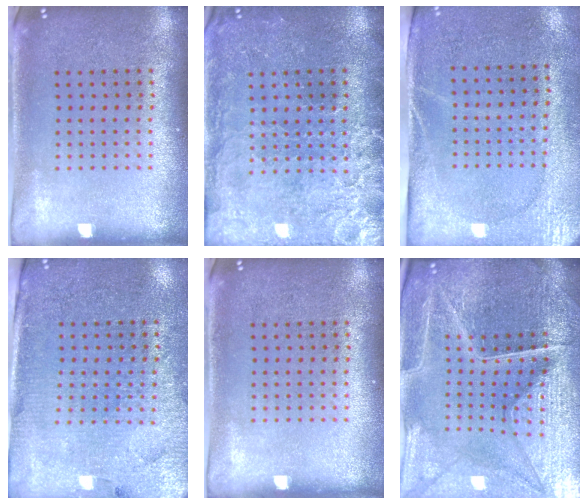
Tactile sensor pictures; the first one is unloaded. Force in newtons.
{"total": 3.3, "press": 3.2, "slide": 1.0}
{"total": 2.7, "press": 2.3, "slide": 1.5}
{"total": 3.1, "press": 2.9, "slide": 1.1}
{"total": 0.0}
{"total": 5.2, "press": 4.9, "slide": 1.6}